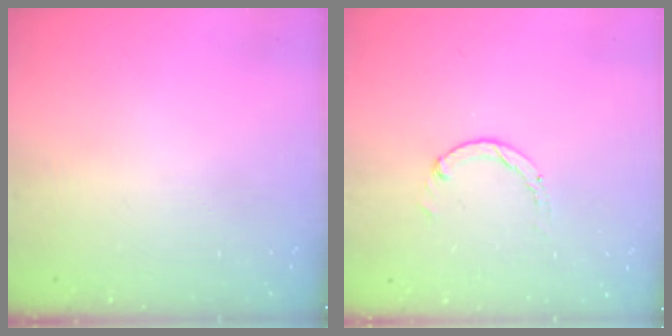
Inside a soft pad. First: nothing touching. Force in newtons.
{"total": 1.3, "press": 1.2, "slide": 0.2}